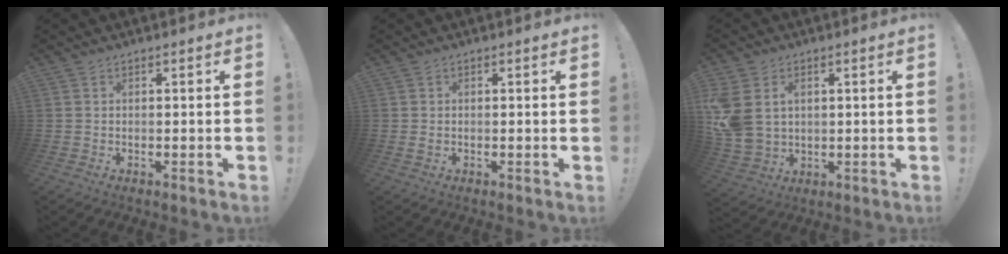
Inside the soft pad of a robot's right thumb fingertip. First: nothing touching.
{"total": 0.6, "force": [0.1, 0.1, 0.6], "torque": [-0.005, -0.003, -0.001]}
{"total": 9.8, "force": [3.1, 7.5, 5.6], "torque": [-0.108, -0.013, 0.064]}